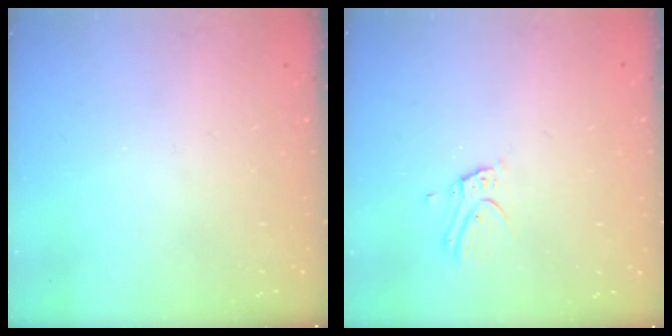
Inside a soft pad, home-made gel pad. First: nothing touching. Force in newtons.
{"total": 5.3, "press": 5.3, "slide": 0.3}